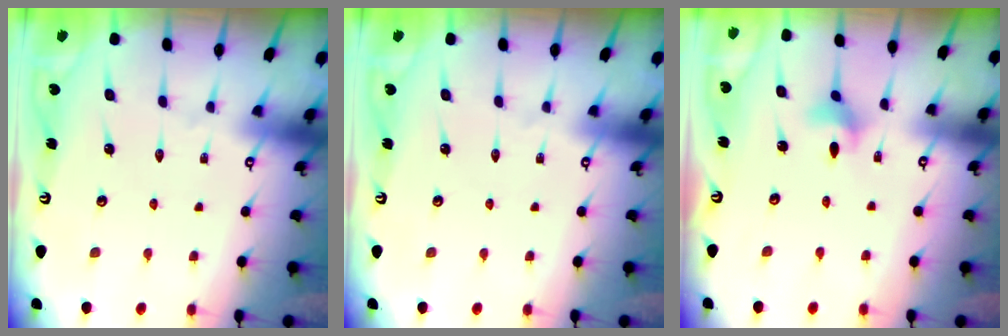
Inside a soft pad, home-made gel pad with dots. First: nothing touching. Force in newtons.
{"total": 0.0}
{"total": 3.6, "press": 3.6, "slide": 0.3}